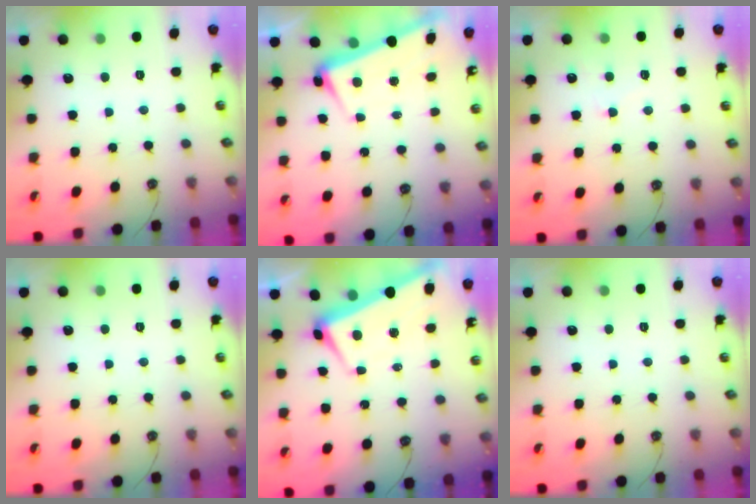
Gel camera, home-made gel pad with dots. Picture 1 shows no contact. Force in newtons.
{"total": 3.0, "press": 2.9, "slide": 0.8}
{"total": 4.6, "press": 4.5, "slide": 0.6}
{"total": 0.0}
{"total": 0.8, "press": 0.3, "slide": 0.8}
{"total": 0.0}